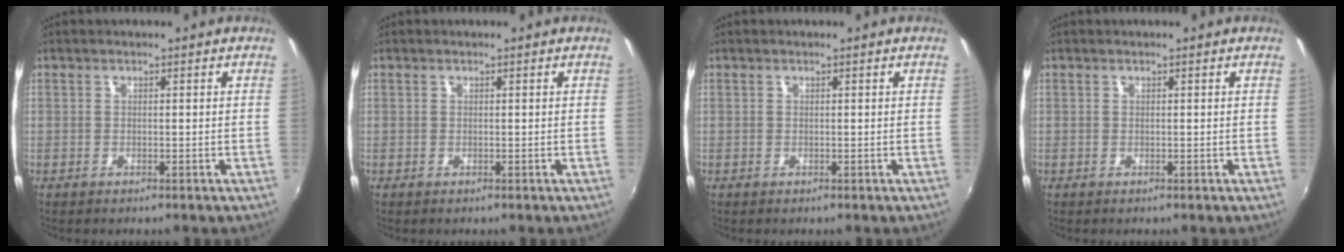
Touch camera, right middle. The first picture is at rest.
{"total": 0.0}
{"total": 0.0}
{"total": 0.0}